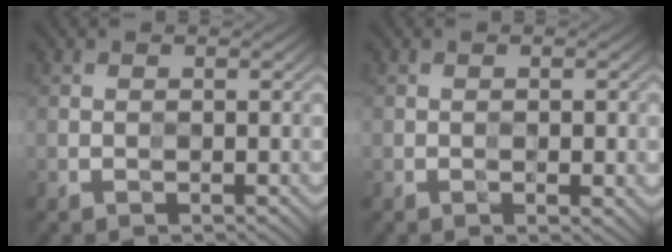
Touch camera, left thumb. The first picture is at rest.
{"total": 1.6, "force": [-0.2, 0.6, 1.5], "torque": [-0.020, -0.003, -0.001]}